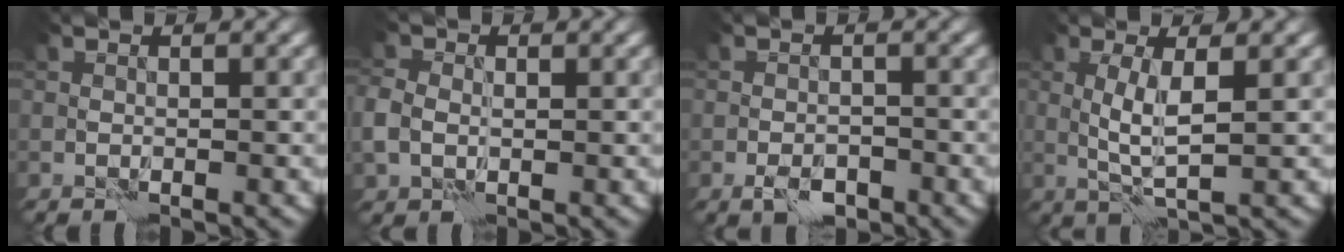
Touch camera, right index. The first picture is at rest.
{"total": 3.0, "force": [0.1, 2.4, 1.9], "torque": [-0.048, 0.000, 0.001]}
{"total": 2.1, "force": [-1.3, 1.1, 1.2], "torque": [-0.017, -0.001, -0.023]}
{"total": 2.9, "force": [0.7, 0.3, 2.8], "torque": [-0.058, 0.000, 0.013]}